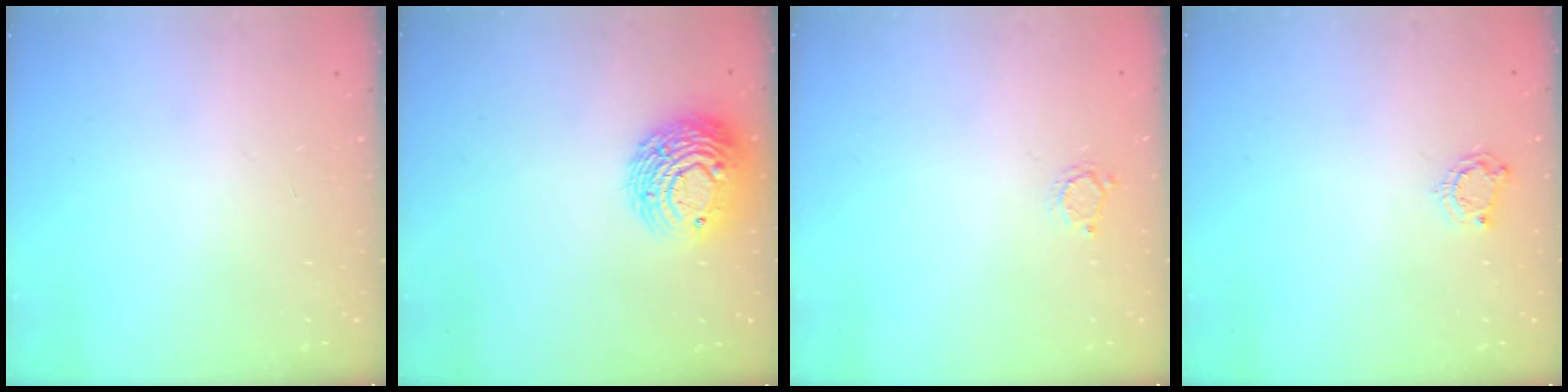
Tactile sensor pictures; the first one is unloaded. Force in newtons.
{"total": 12.1, "press": 12.1, "slide": 0.9}
{"total": 2.6, "press": 2.6, "slide": 0.4}
{"total": 4.8, "press": 4.8, "slide": 0.3}